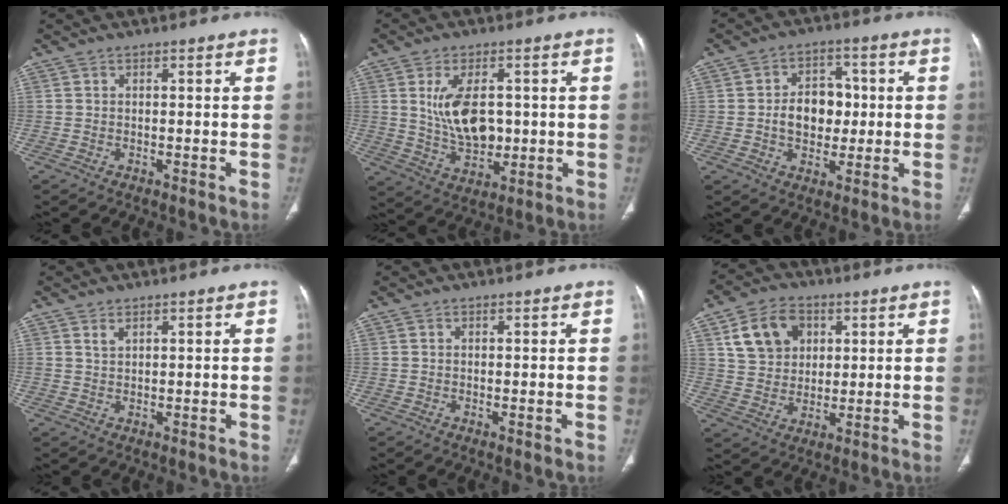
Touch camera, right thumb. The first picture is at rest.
{"total": 10.8, "force": [1.3, 6.4, 8.5], "torque": [-0.137, -0.009, 0.039]}
{"total": 9.3, "force": [-0.1, 7.1, 6.0], "torque": [-0.057, 0.014, -0.003]}
{"total": 1.4, "force": [1.0, 0.6, 0.8], "torque": [-0.012, -0.003, 0.021]}
{"total": 0.8, "force": [-0.2, 0.1, 0.8], "torque": [-0.015, -0.004, -0.001]}
{"total": 10.8, "force": [4.0, 8.3, 5.5], "torque": [-0.069, -0.005, 0.076]}